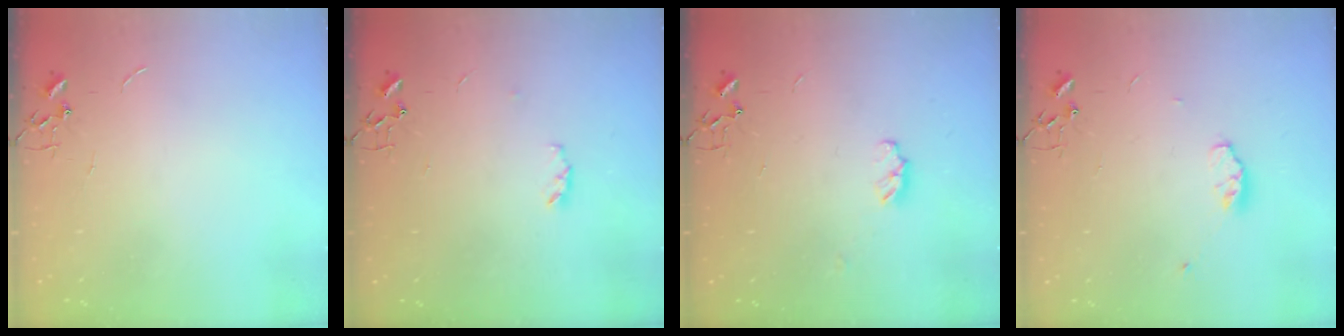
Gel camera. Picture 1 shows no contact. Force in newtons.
{"total": 3.8, "press": 3.8, "slide": 0.6}
{"total": 4.6, "press": 4.6, "slide": 0.6}
{"total": 5.6, "press": 5.5, "slide": 0.9}